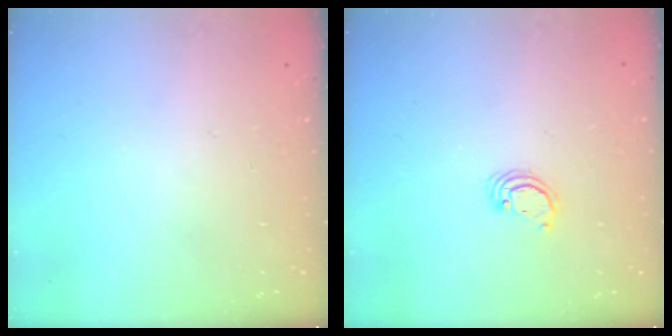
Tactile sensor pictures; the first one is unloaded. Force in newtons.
{"total": 2.6, "press": 2.6, "slide": 0.2}